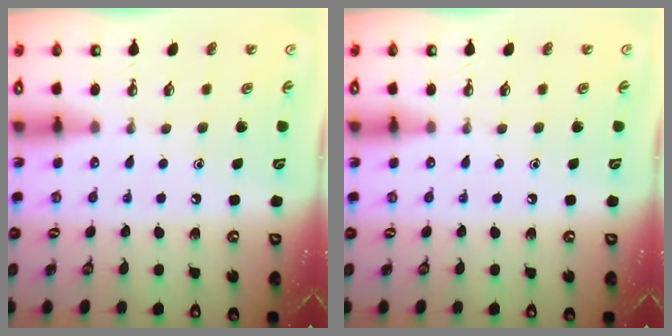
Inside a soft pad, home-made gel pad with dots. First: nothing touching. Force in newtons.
{"total": 0.0}